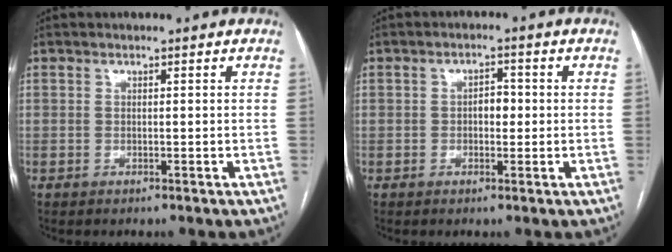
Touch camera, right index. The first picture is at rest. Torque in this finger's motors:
{"motor_torque": [0.18, 0.03, 0.19, 0.01]}